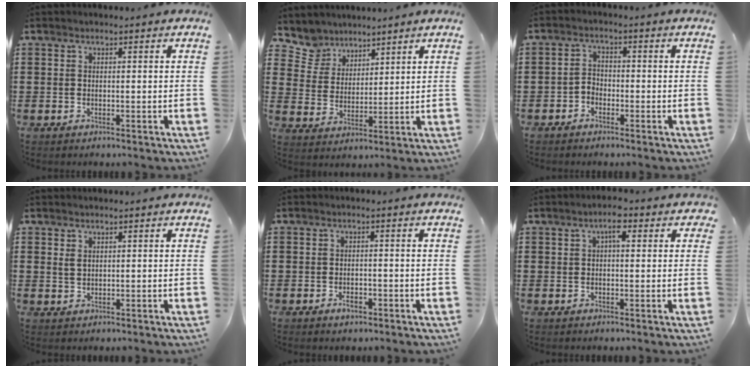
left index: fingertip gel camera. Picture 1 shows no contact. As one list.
[{"total": 5.7, "force": [4.6, 3.3, 0.1], "torque": [-0.035, -0.013, 0.086]}, {"total": 2.1, "force": [-1.7, 1.2, 0.4], "torque": [-0.014, 0.006, -0.038]}, {"total": 1.4, "force": [0.7, 0.7, 1.0], "torque": [-0.022, 0.003, 0.013]}, {"total": 1.8, "force": [-1.0, 1.0, 1.2], "torque": [-0.024, 0.000, -0.020]}, {"total": 3.1, "force": [1.0, 1.3, 2.6], "torque": [-0.038, 0.006, 0.011]}]